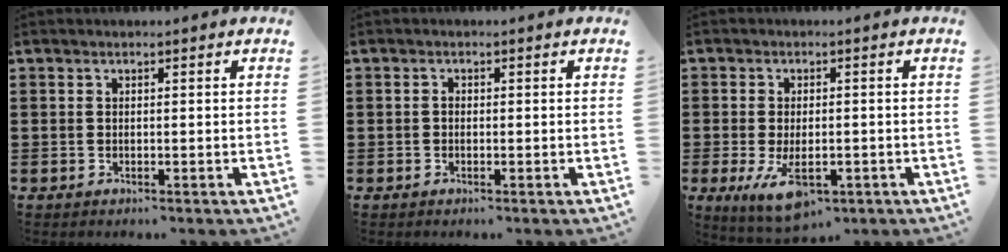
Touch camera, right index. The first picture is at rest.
{"total": 0.7, "force": [-0.3, 0.5, 0.5], "torque": [-0.011, 0.000, -0.005]}
{"total": 6.2, "force": [-2.2, 2.9, 5.0], "torque": [-0.103, -0.011, -0.042]}